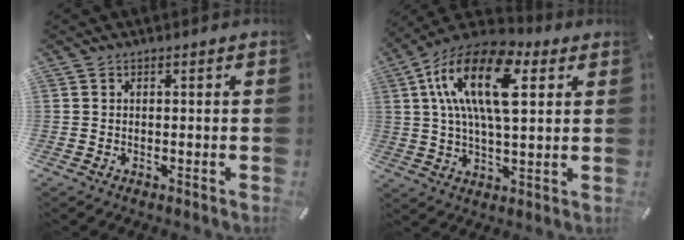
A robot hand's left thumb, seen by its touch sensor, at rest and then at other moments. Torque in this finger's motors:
{"motor_torque": [1.22, 1.92, 1.71, -1.06, 0.87]}